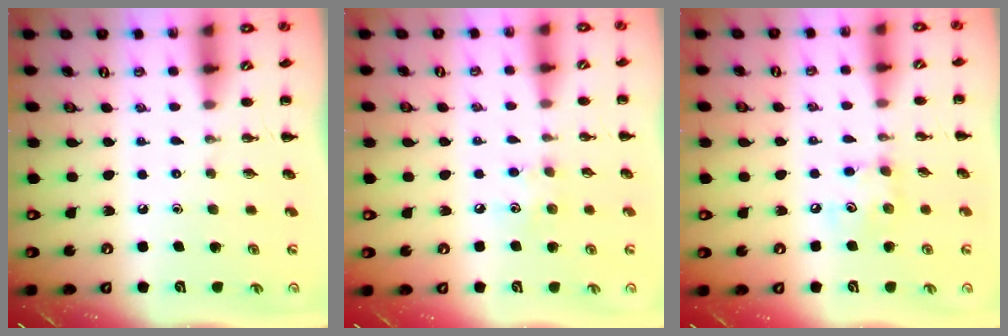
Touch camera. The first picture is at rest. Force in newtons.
{"total": 5.8, "press": 5.6, "slide": 1.3}
{"total": 5.6, "press": 5.6, "slide": 0.6}